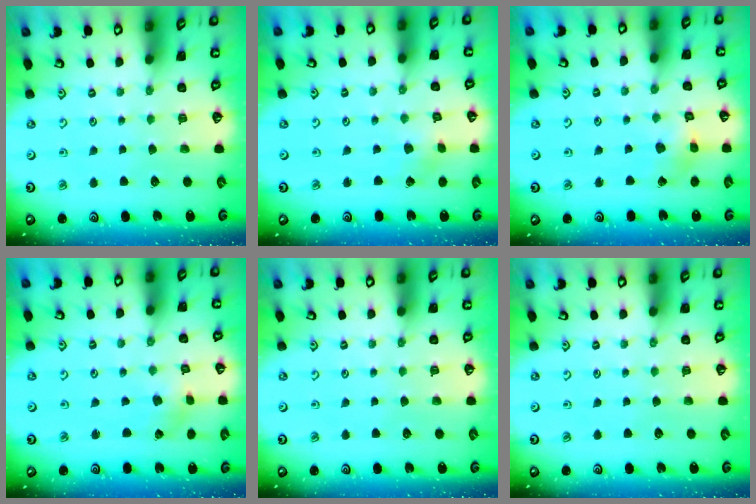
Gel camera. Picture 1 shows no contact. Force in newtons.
{"total": 1.5, "press": 1.5, "slide": 0.2}
{"total": 3.8, "press": 3.8, "slide": 0.4}
{"total": 1.2, "press": 1.2, "slide": 0.2}
{"total": 0.0}
{"total": 0.0}